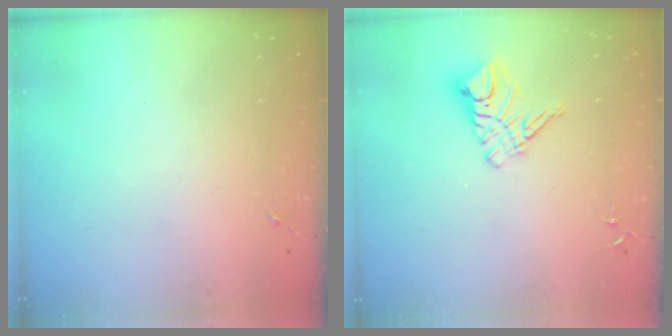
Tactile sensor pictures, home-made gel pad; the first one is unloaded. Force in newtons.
{"total": 10.9, "press": 10.8, "slide": 1.1}